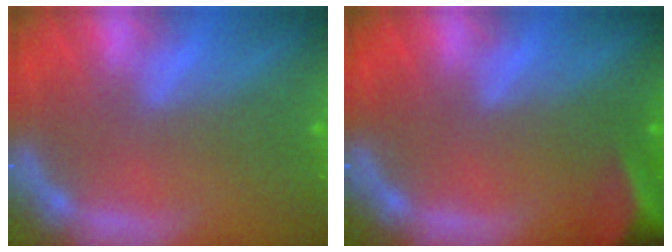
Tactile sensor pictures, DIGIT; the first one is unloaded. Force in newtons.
{"total": 7.0}